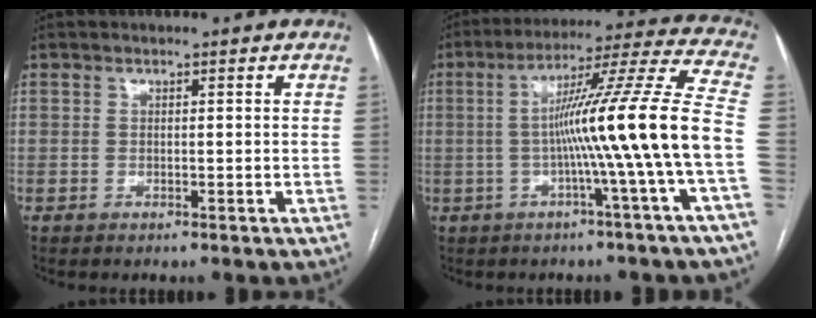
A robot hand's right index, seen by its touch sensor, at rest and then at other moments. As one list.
[{"total": 16.6, "force": [-2.9, -3.0, 16.1], "torque": [-0.246, 0.007, -0.055]}]